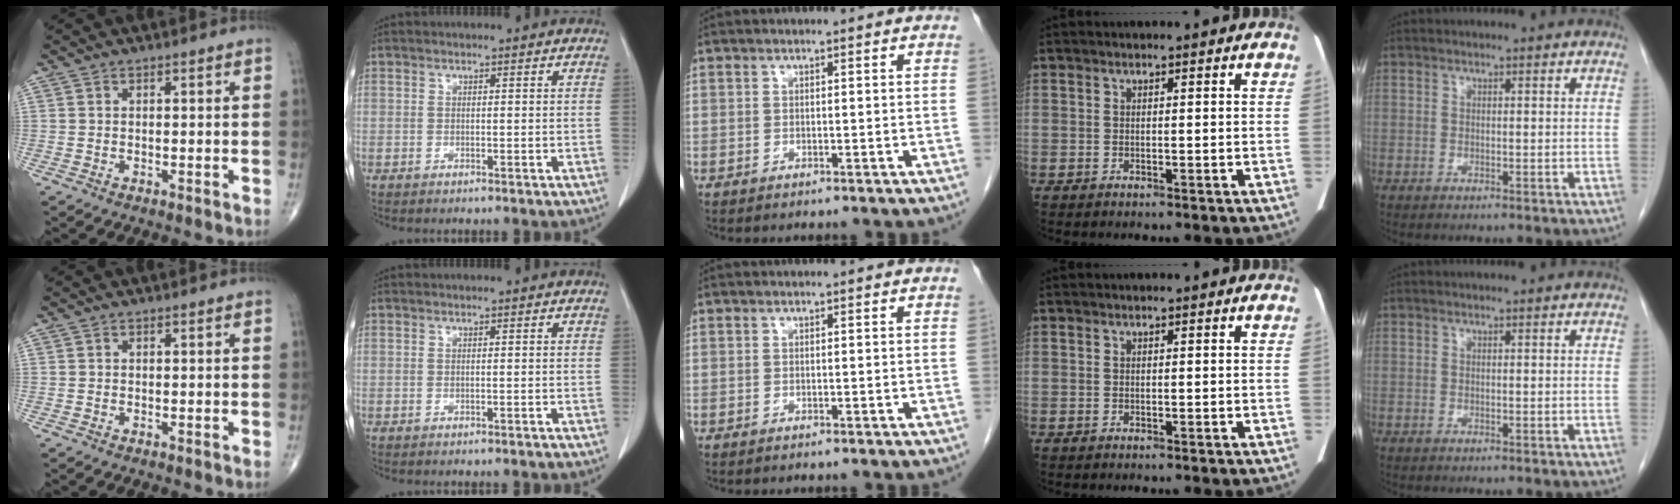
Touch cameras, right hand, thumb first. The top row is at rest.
{}